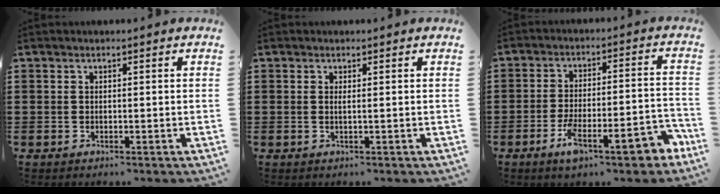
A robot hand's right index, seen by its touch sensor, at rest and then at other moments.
{"total": 0.6, "force": [0.1, -0.2, 0.6], "torque": [-0.012, -0.004, 0.002]}
{"total": 10.0, "force": [-5.4, 2.4, 8.0], "torque": [-0.131, 0.005, -0.098]}